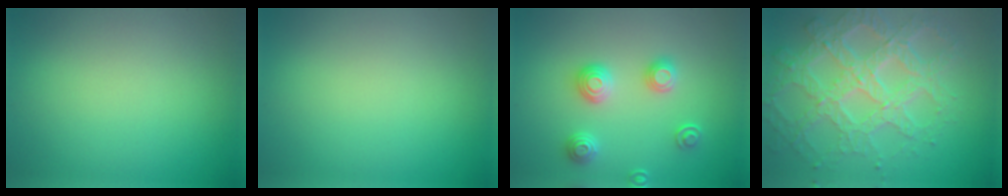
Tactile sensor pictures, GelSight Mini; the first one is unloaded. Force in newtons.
{"total": 0.0}
{"total": 2.9, "press": 2.7, "slide": 1.1}
{"total": 7.8, "press": 5.8, "slide": 5.3}